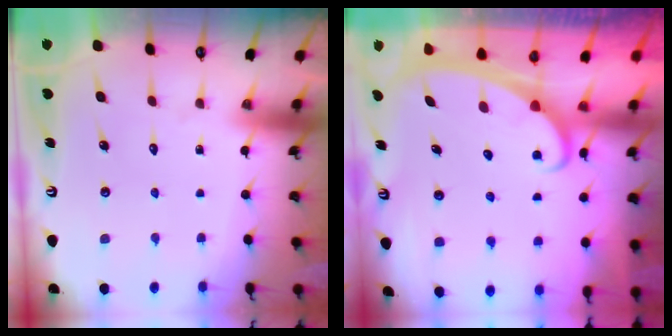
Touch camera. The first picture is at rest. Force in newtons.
{"total": 2.3, "press": 2.3, "slide": 0.3}